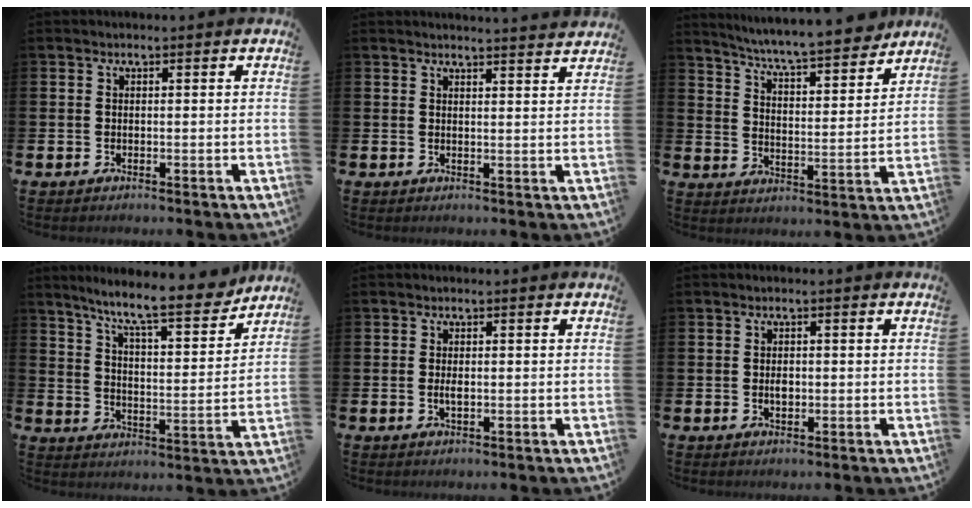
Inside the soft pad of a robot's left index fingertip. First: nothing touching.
{"total": 2.6, "force": [2.6, -0.3, -0.1], "torque": [0.007, -0.020, 0.045]}
{"total": 7.6, "force": [7.2, -0.1, 2.3], "torque": [-0.067, -0.056, 0.122]}
{"total": 10.2, "force": [9.0, 0.9, 4.6], "torque": [-0.108, -0.055, 0.151]}
{"total": 1.3, "force": [-0.1, 0.5, 1.2], "torque": [-0.020, 0.000, -0.003]}
{"total": 1.5, "force": [-0.1, 1.0, 1.2], "torque": [-0.012, 0.001, -0.006]}